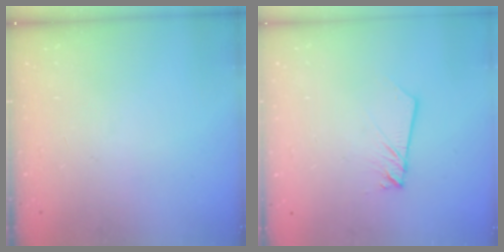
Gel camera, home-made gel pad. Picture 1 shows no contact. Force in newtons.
{"total": 2.0, "press": 2.0, "slide": 0.2}